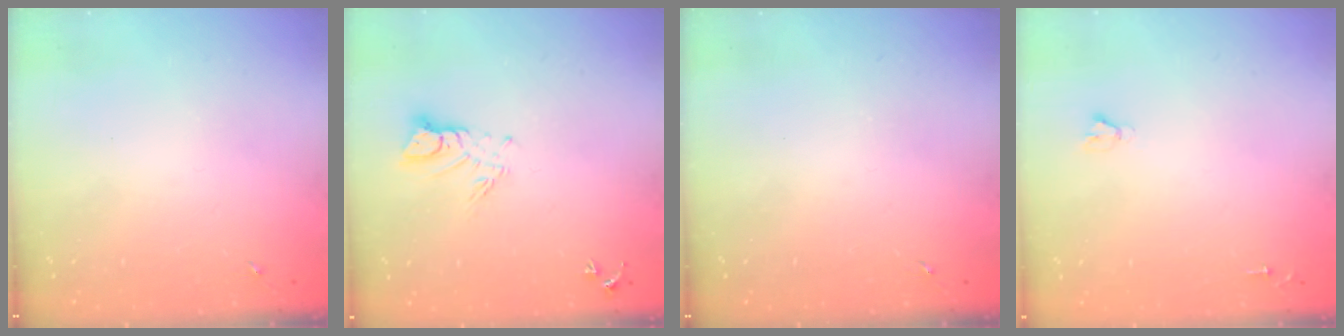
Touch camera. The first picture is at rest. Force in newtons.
{"total": 6.7, "press": 6.7, "slide": 0.6}
{"total": 0.0}
{"total": 1.8, "press": 1.8, "slide": 0.1}